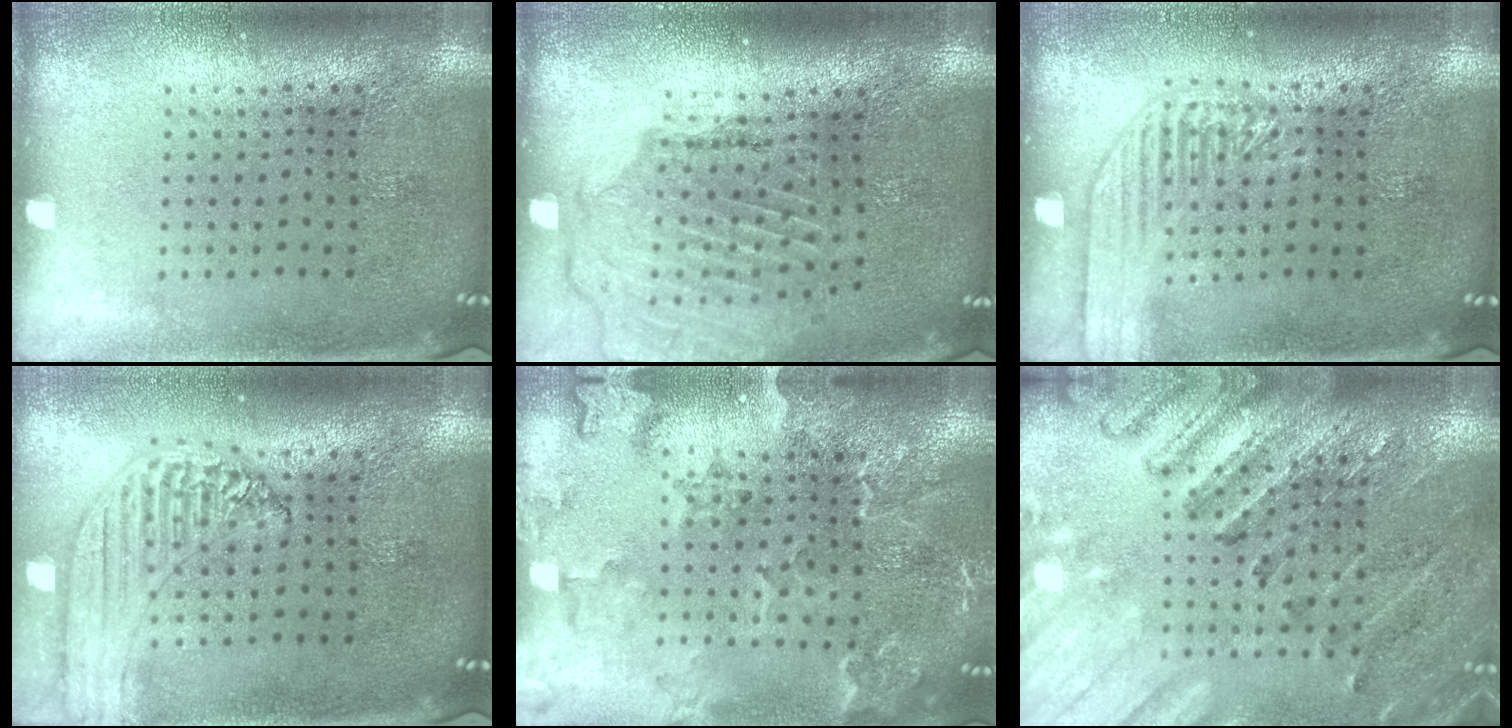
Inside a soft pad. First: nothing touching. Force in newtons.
{"total": 1.6, "press": 1.6, "slide": 0.0}
{"total": 1.8, "press": 1.7, "slide": 0.2}
{"total": 1.3, "press": 1.2, "slide": 0.2}
{"total": 2.3, "press": 2.2, "slide": 0.8}
{"total": 2.6, "press": 2.6, "slide": 0.4}